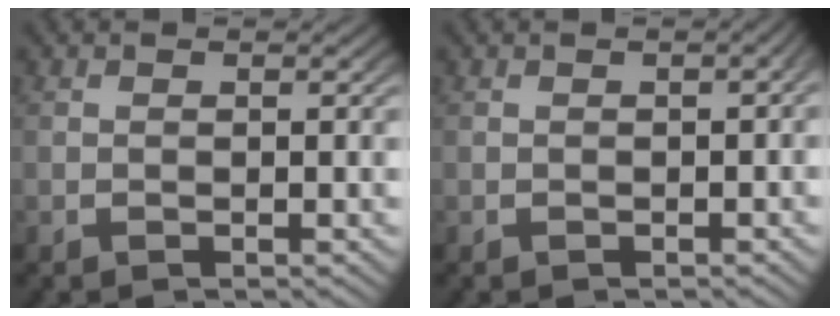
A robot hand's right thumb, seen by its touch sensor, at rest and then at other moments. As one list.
[{"total": 0.9, "force": [-0.3, 0.4, 0.7], "torque": [-0.010, 0.001, -0.005]}]